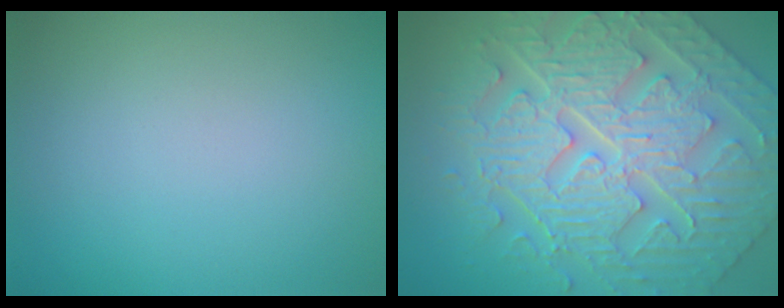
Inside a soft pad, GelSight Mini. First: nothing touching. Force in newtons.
{"total": 8.9, "press": 7.2, "slide": 5.1}